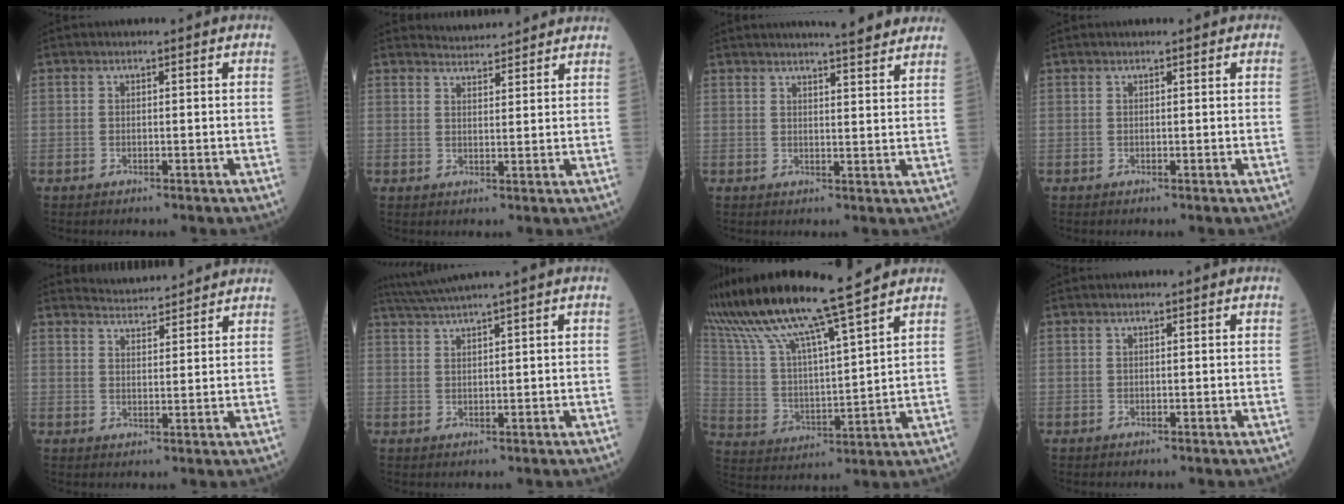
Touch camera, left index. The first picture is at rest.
{"total": 5.1, "force": [5.0, 0.7, 0.3], "torque": [-0.012, 0.018, 0.068]}
{"total": 8.1, "force": [7.3, 0.3, 3.3], "torque": [-0.043, -0.004, 0.077]}
{"total": 0.0}
{"total": 5.7, "force": [5.7, 0.6, 0.3], "torque": [-0.013, 0.019, 0.082]}
{"total": 4.0, "force": [3.2, -1.6, 1.8], "torque": [-0.045, 0.007, 0.070]}
{"total": 19.0, "force": [15.8, -0.4, 10.5], "torque": [-0.198, 0.017, 0.284]}
{"total": 0.0}